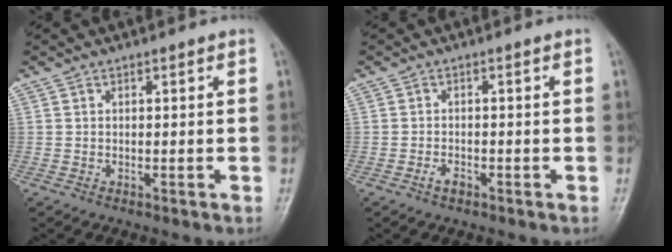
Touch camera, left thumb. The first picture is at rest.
{"total": 1.7, "force": [-1.1, 0.9, 0.9], "torque": [-0.016, 0.010, -0.020]}